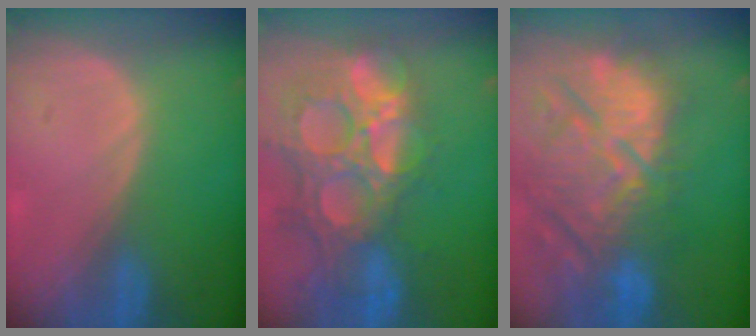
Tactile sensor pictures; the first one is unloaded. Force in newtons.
{"total": 14.7, "press": 12.1, "slide": 8.3}
{"total": 14.5, "press": 12.7, "slide": 7.1}